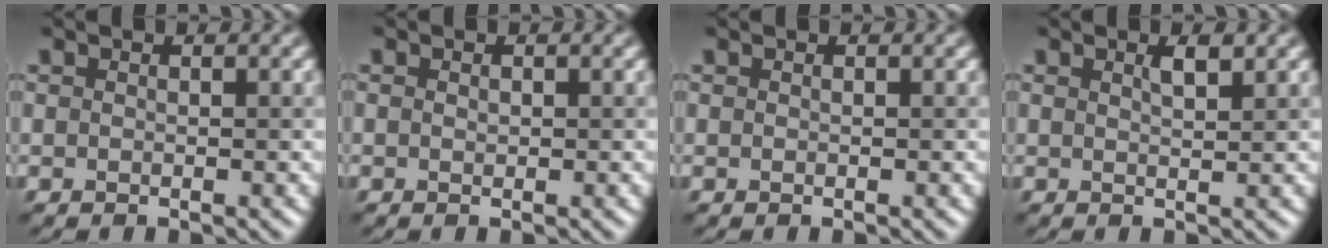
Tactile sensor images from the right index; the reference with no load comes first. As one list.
[{"total": 0.0}, {"total": 0.0}, {"total": 1.3, "force": [0.9, 0.2, 1.0], "torque": [-0.015, 0.003, 0.015]}]